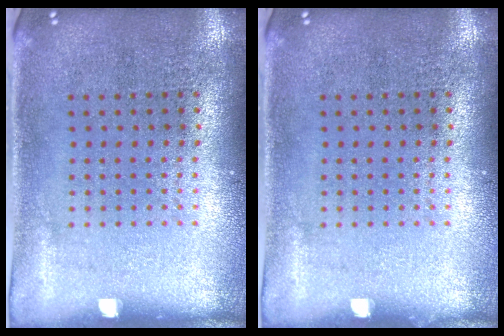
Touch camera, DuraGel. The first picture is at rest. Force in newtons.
{"total": 0.0}